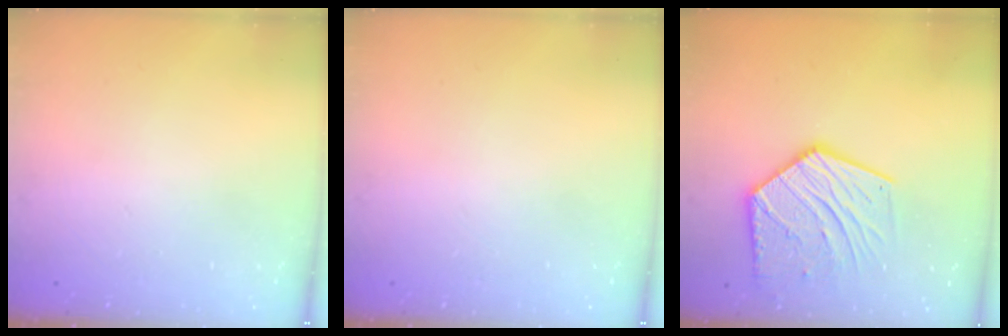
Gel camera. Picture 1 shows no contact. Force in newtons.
{"total": 0.0}
{"total": 17.9, "press": 17.8, "slide": 1.3}